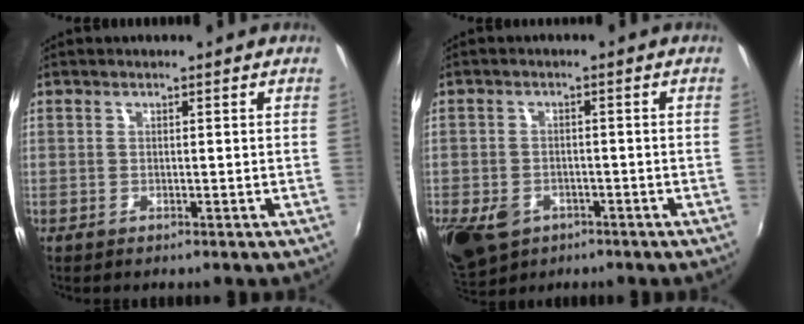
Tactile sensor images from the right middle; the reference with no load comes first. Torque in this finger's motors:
{"motor_torque": [1.07, -1.07, 0.52, 0.10]}